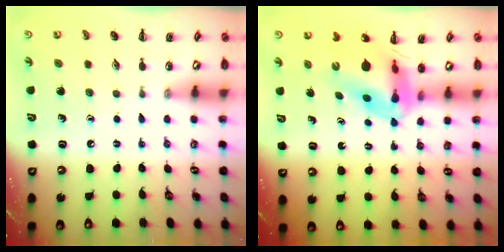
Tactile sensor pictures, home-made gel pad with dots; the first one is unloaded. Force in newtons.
{"total": 9.2, "press": 8.8, "slide": 2.9}